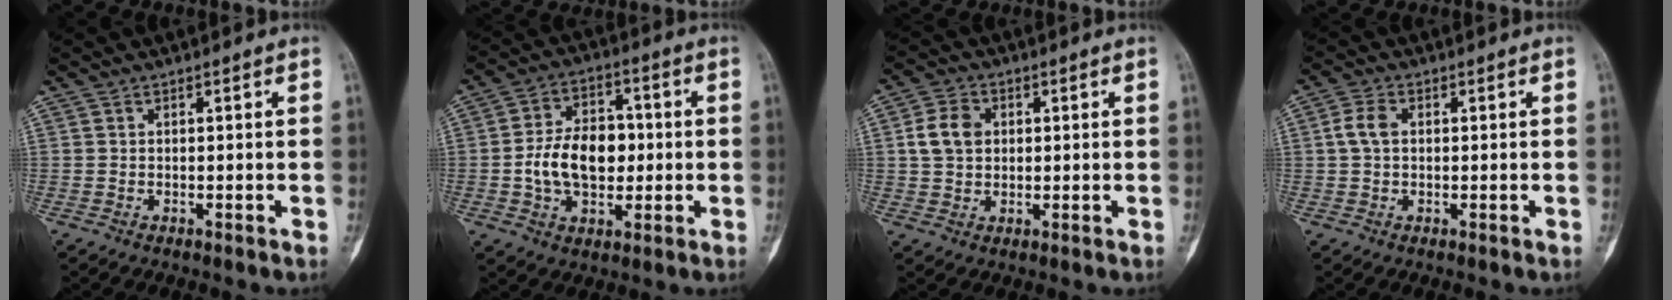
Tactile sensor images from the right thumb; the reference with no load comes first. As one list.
[{"total": 12.6, "force": [-0.6, 8.4, 9.4], "torque": [-0.137, 0.020, -0.013]}, {"total": 6.4, "force": [1.1, 5.0, 3.9], "torque": [-0.062, 0.006, 0.017]}, {"total": 3.8, "force": [0.4, 2.5, 2.8], "torque": [-0.062, 0.009, 0.004]}]